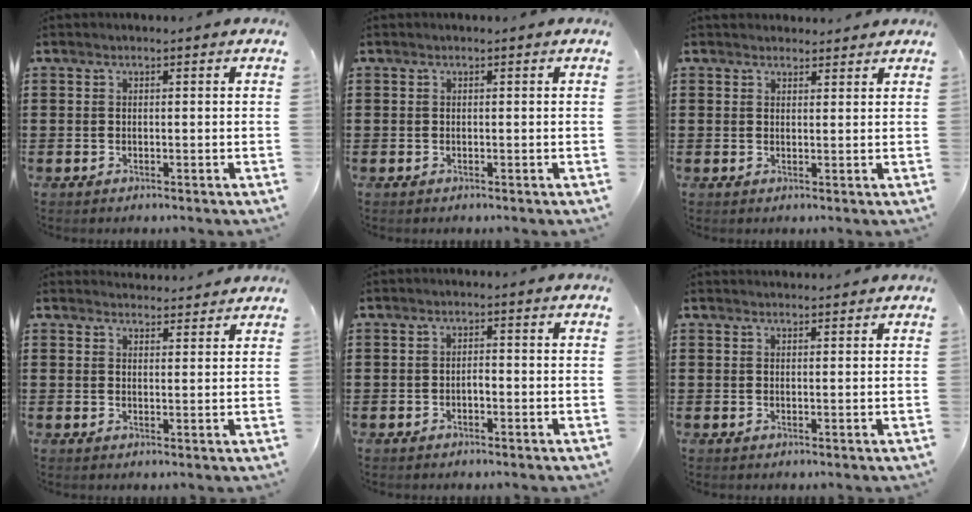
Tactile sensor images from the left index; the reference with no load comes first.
{"total": 0.0}
{"total": 2.0, "force": [1.8, 0.9, -0.3], "torque": [0.008, 0.001, 0.034]}
{"total": 2.7, "force": [2.7, 0.3, -0.2], "torque": [0.003, -0.011, 0.049]}
{"total": 1.2, "force": [-0.6, 0.4, 0.9], "torque": [-0.022, 0.000, -0.011]}
{"total": 1.3, "force": [1.3, 0.1, 0.0], "torque": [-0.003, 0.001, 0.025]}